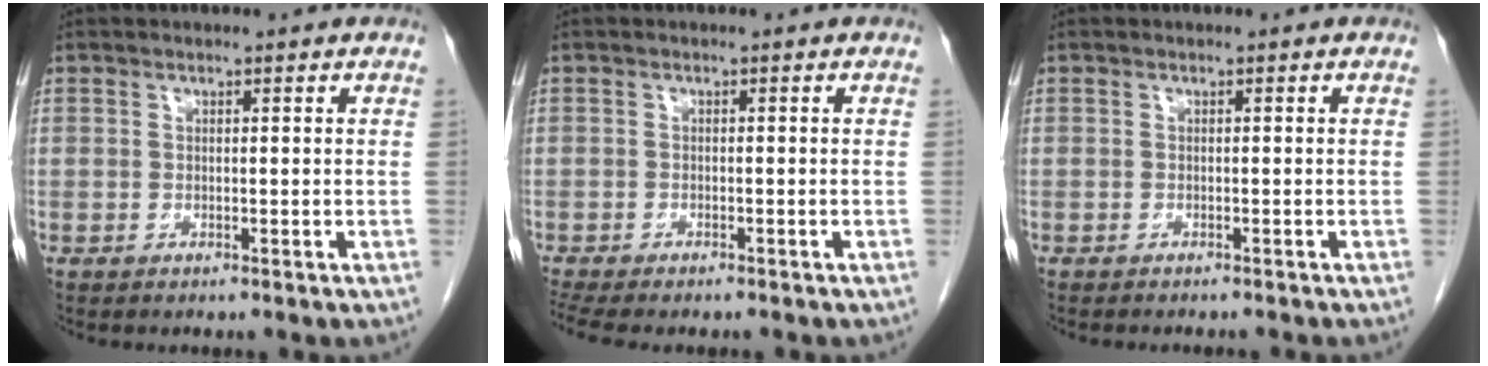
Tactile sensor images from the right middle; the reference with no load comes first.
{"total": 6.9, "force": [-5.8, 1.7, 3.3], "torque": [-0.053, -0.003, -0.087]}
{"total": 3.7, "force": [-3.4, 0.4, 1.5], "torque": [-0.017, -0.003, -0.042]}